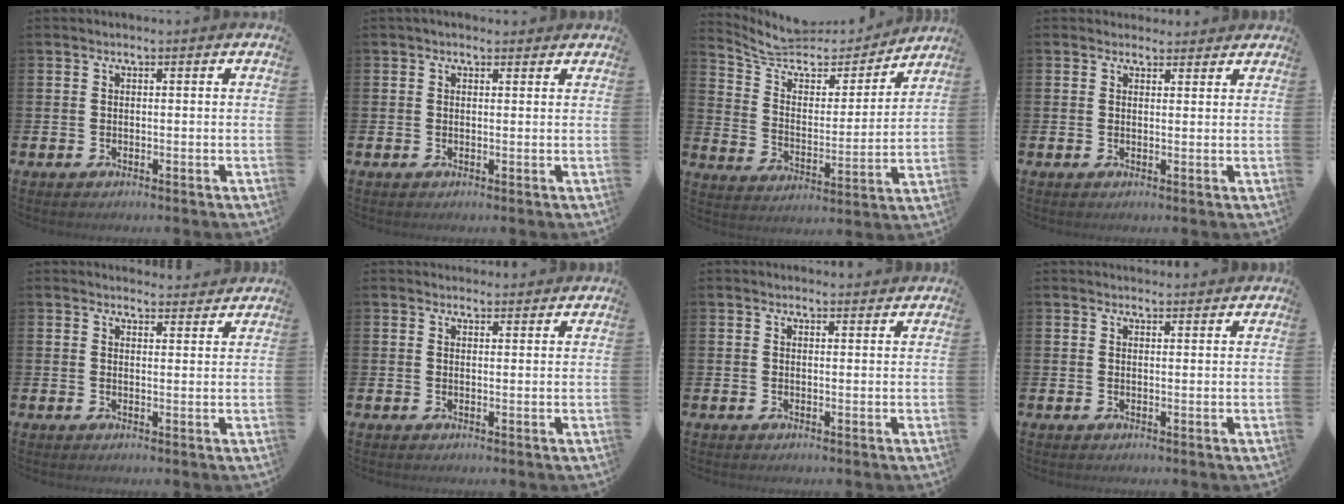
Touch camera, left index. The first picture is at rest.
{"total": 1.0, "force": [0.8, 0.5, 0.3], "torque": [0.002, 0.005, 0.011]}
{"total": 8.2, "force": [7.0, 3.3, 2.5], "torque": [-0.083, -0.056, 0.118]}
{"total": 2.2, "force": [2.0, 0.8, -0.1], "torque": [0.007, -0.005, 0.036]}
{"total": 2.6, "force": [2.6, 0.5, 0.0], "torque": [0.005, -0.017, 0.045]}
{"total": 1.7, "force": [1.6, 0.5, -0.1], "torque": [0.008, -0.005, 0.029]}
{"total": 1.1, "force": [1.1, 0.3, 0.1], "torque": [0.006, -0.003, 0.018]}
{"total": 1.5, "force": [1.5, 0.3, 0.0], "torque": [0.007, -0.005, 0.026]}